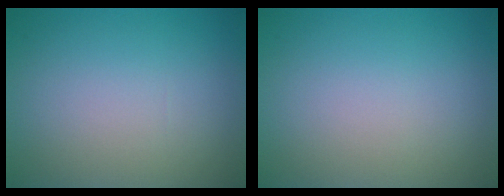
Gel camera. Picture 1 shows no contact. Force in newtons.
{"total": 0.0}